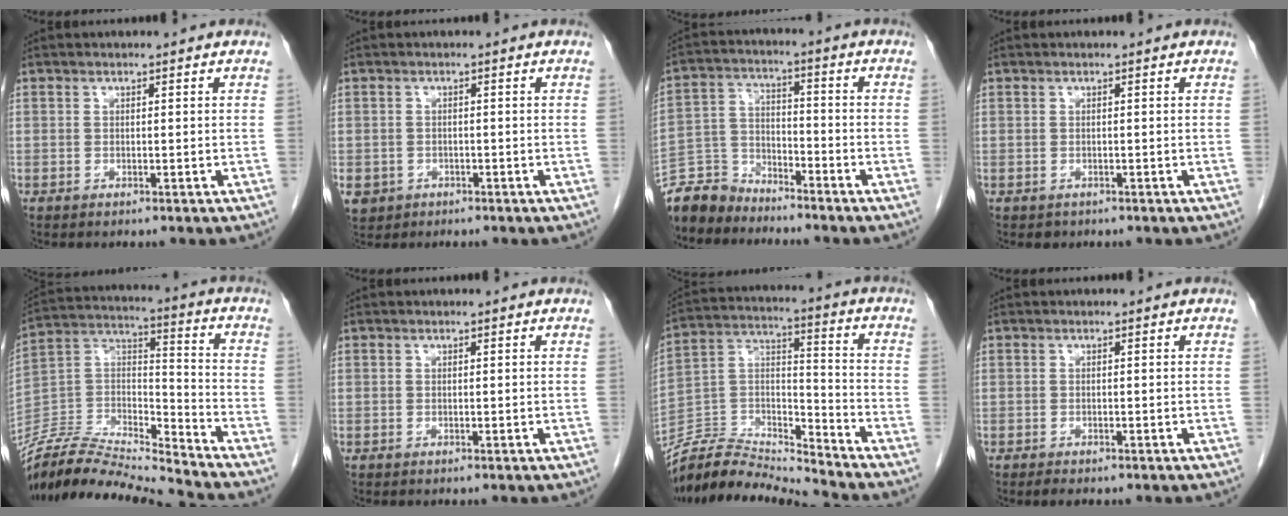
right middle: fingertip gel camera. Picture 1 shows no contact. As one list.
[{"total": 4.9, "force": [-2.3, 4.2, 1.0], "torque": [-0.025, 0.004, -0.034]}, {"total": 7.7, "force": [-7.3, 2.4, 0.2], "torque": [-0.007, 0.008, -0.146]}, {"total": 0.6, "force": [-0.4, 0.5, 0.1], "torque": [-0.004, 0.001, -0.002]}, {"total": 18.9, "force": [-18.0, 0.3, 5.8], "torque": [-0.114, 0.023, -0.328]}, {"total": 0.0}, {"total": 14.1, "force": [-13.9, -0.2, 2.7], "torque": [-0.052, 0.038, -0.267]}, {"total": 1.3, "force": [-1.0, 0.3, 0.7], "torque": [-0.013, -0.003, -0.014]}]